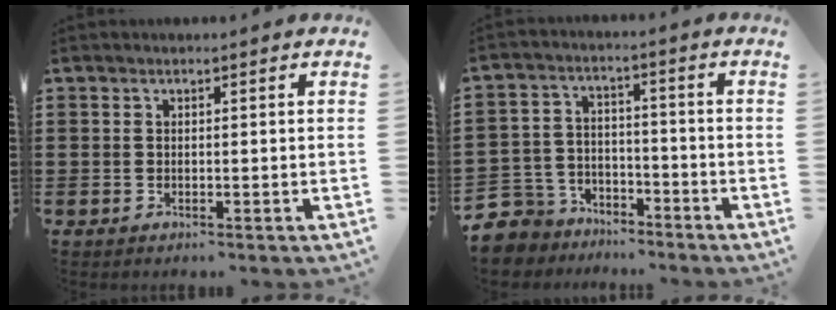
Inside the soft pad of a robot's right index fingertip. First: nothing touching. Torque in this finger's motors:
{"motor_torque": [-0.40, 0.68, -0.47, -0.21]}